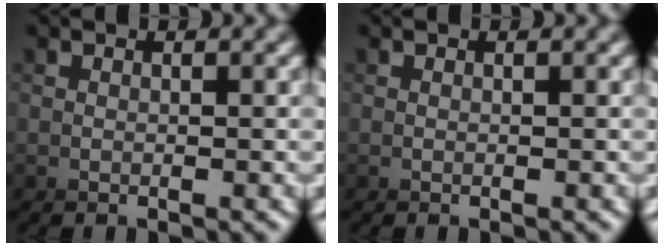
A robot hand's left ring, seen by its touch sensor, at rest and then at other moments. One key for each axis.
{"total": 0.0}